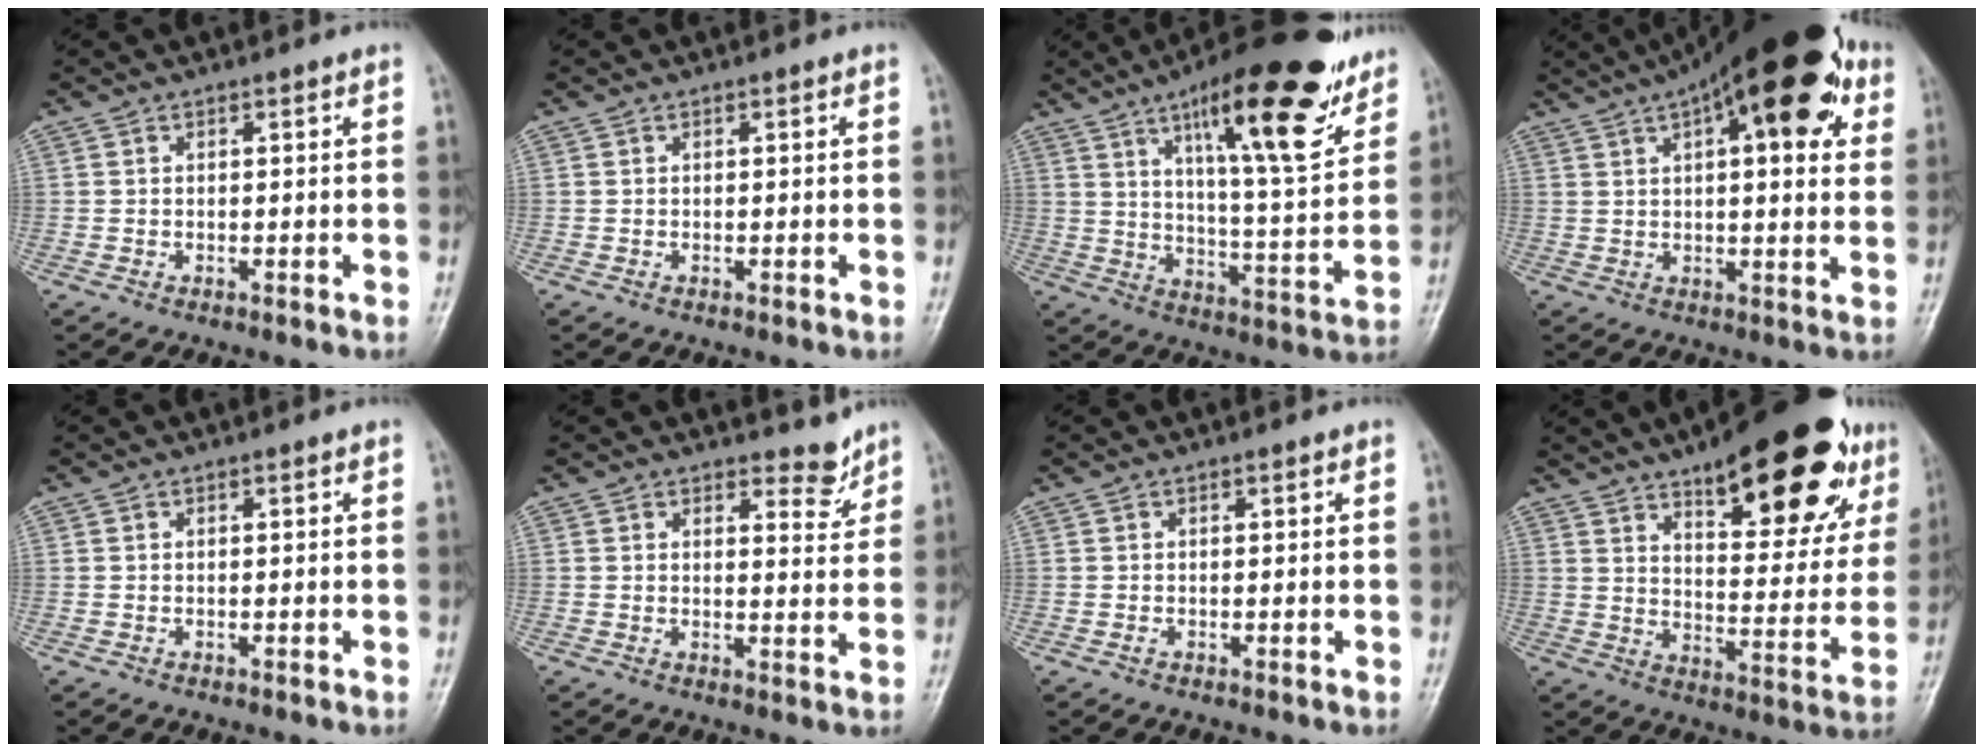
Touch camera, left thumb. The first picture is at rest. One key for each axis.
{"total": 0.0}
{"total": 22.9, "fx": 13.4, "fy": 5.8, "fz": 17.6, "tx": -0.233, "ty": -0.053, "tz": 0.206}
{"total": 22.5, "fx": 10.1, "fy": 8.1, "fz": 18.4, "tx": -0.252, "ty": 0.014, "tz": 0.143}
{"total": 0.0}
{"total": 4.1, "fx": 3.5, "fy": 1.7, "fz": 1.3, "tx": 0.004, "ty": -0.028, "tz": 0.046}
{"total": 0.6, "fx": 0.1, "fy": 0.3, "fz": 0.5, "tx": -0.003, "ty": 0.004, "tz": 0.003}
{"total": 26.0, "fx": 15.2, "fy": 9.5, "fz": 18.9, "tx": -0.218, "ty": -0.048, "tz": 0.218}